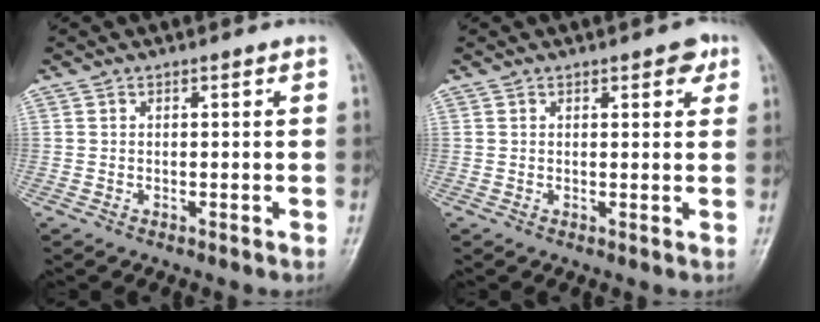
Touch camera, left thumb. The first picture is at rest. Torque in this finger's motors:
{"motor_torque": [-0.03, 0.06, 0.08, 0.12, 0.03]}